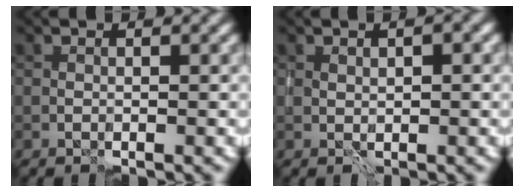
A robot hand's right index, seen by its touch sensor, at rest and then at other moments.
{"total": 1.1, "force": [0.6, 0.6, 0.7], "torque": [-0.009, 0.001, 0.011]}